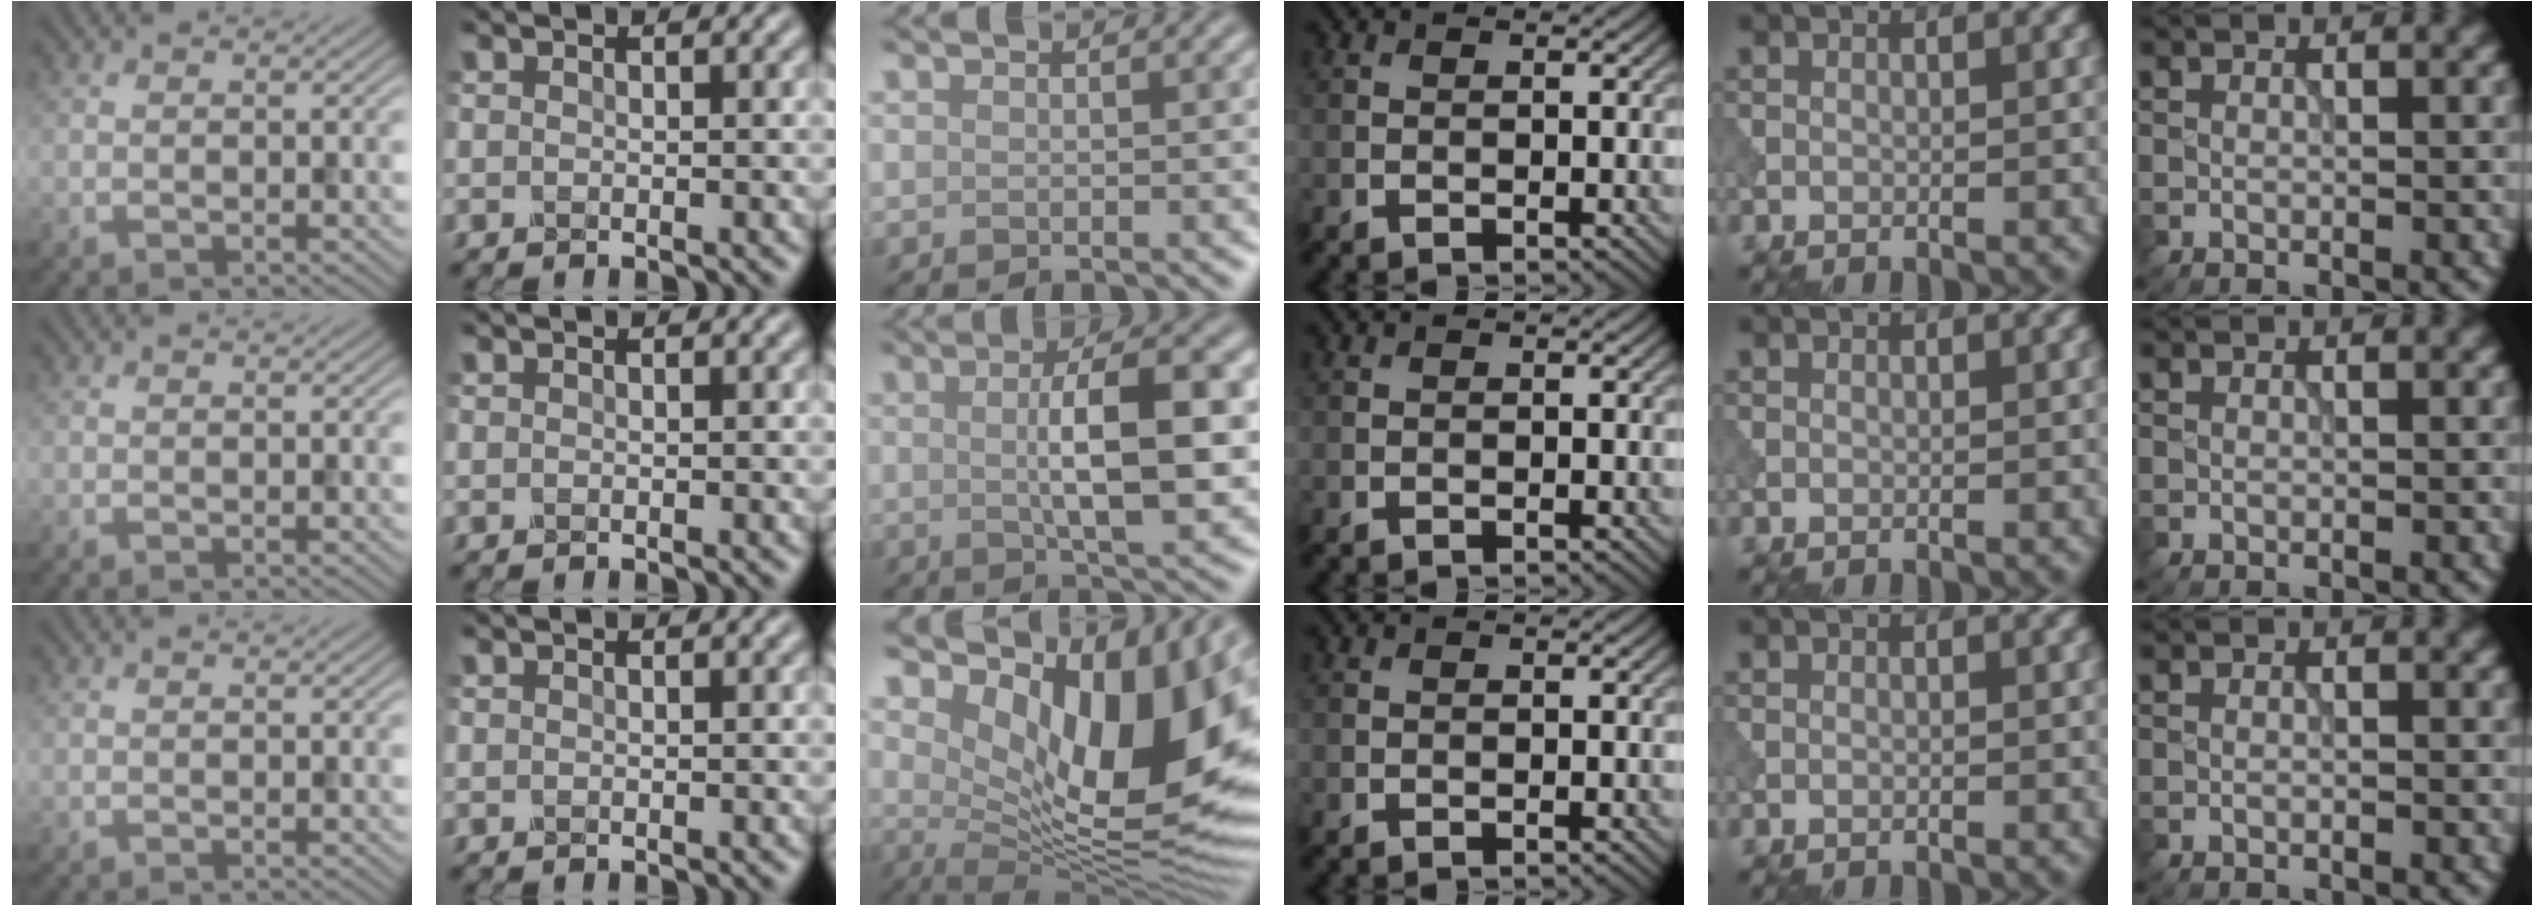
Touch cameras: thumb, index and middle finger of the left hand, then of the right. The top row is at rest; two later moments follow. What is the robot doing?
{"motion": "dispense", "object": "dispenser bottle"}